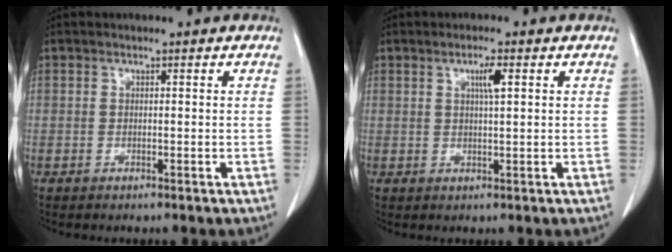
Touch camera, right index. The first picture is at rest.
{"total": 2.6, "force": [1.0, 0.1, 2.4], "torque": [-0.043, 0.000, 0.016]}